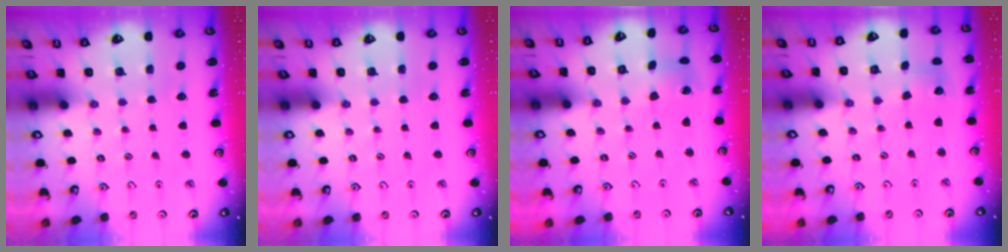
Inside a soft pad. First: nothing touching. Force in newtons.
{"total": 0.0}
{"total": 2.7, "press": 2.6, "slide": 0.4}
{"total": 2.4, "press": 2.4, "slide": 0.3}